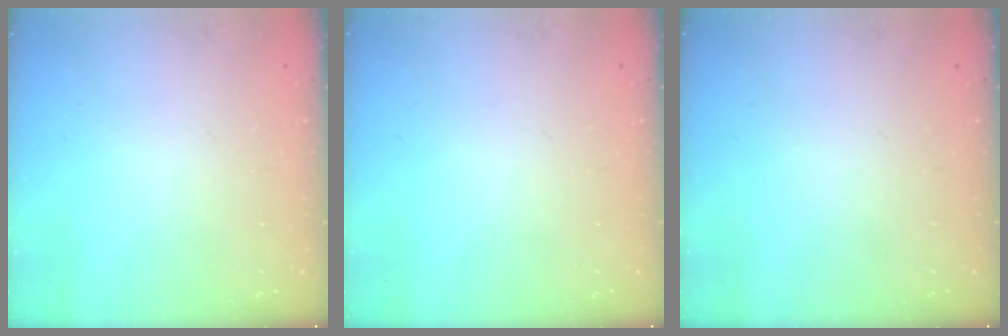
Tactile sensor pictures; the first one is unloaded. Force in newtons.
{"total": 0.0}
{"total": 0.0}